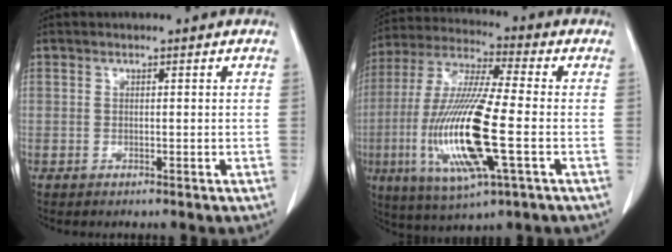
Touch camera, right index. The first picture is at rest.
{"total": 18.1, "force": [-3.9, 2.0, 17.5], "torque": [-0.371, -0.019, -0.070]}